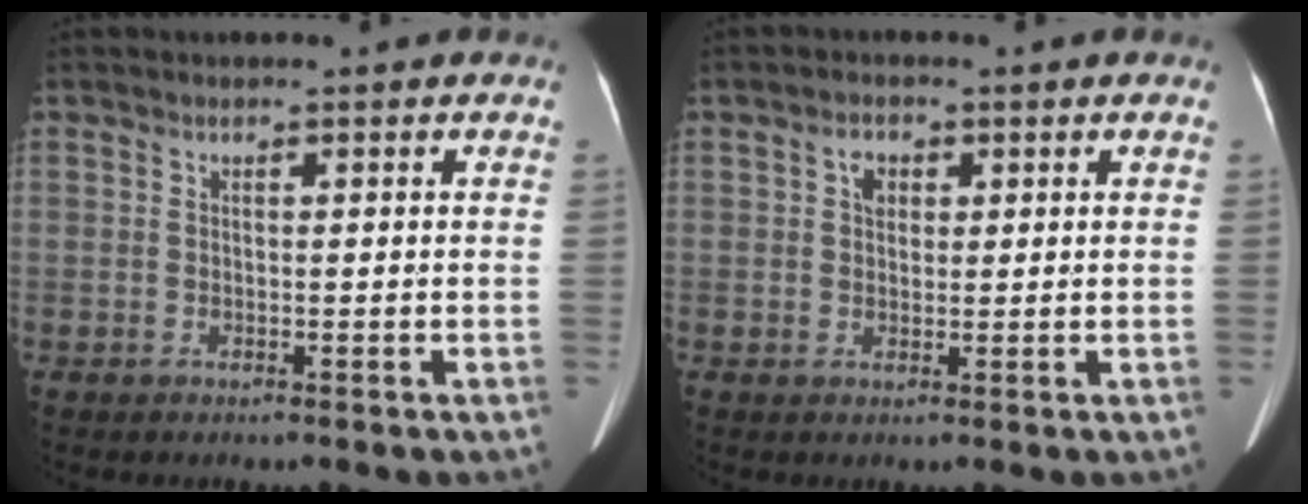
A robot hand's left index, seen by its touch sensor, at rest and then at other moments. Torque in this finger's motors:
{"motor_torque": [0.33, 0.36, 0.00, -0.06]}